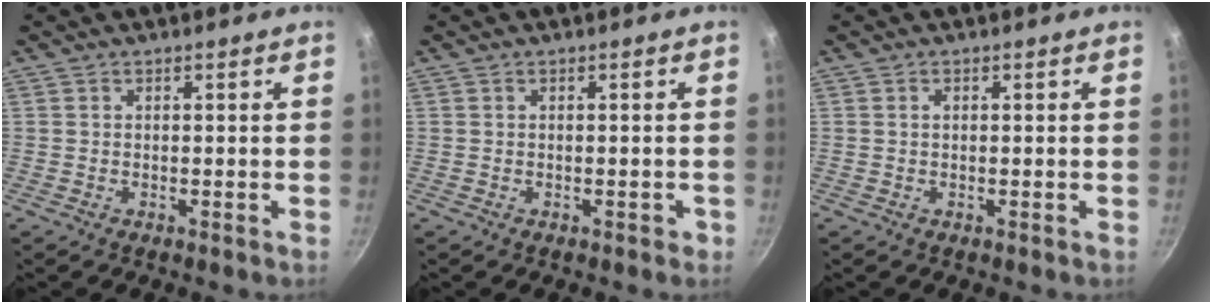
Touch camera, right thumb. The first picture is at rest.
{"total": 0.9, "force": [-0.4, 0.6, 0.5], "torque": [0.001, 0.008, -0.001]}
{"total": 0.6, "force": [0.2, 0.4, 0.4], "torque": [-0.007, 0.002, 0.003]}